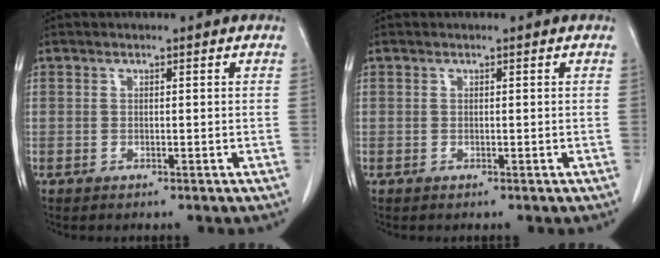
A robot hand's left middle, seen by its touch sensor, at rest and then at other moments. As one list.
[{"total": 0.0}]